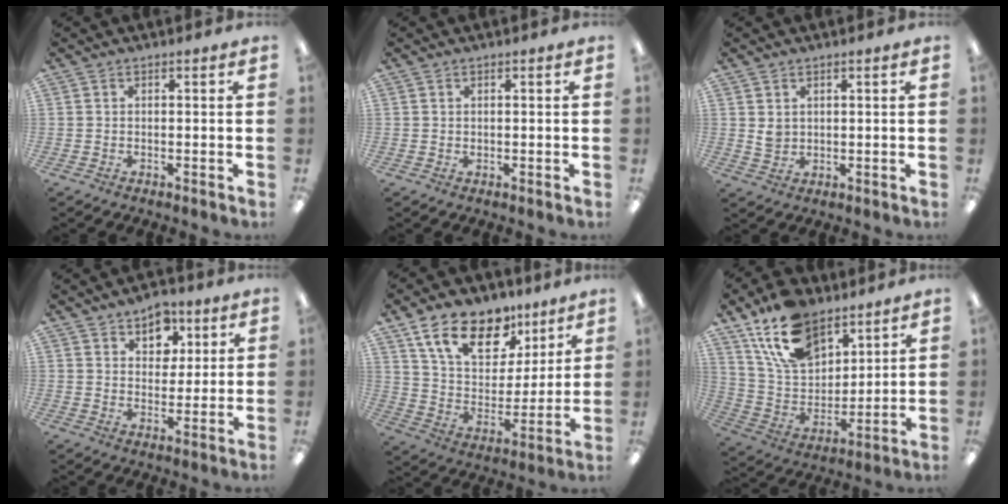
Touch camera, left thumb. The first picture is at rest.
{"total": 0.6, "force": [0.5, 0.4, 0.0], "torque": [-0.002, 0.001, 0.009]}
{"total": 2.7, "force": [1.4, 2.2, 0.9], "torque": [-0.013, -0.001, 0.025]}
{"total": 7.6, "force": [4.8, 5.4, 2.1], "torque": [-0.020, -0.025, 0.083]}
{"total": 17.7, "force": [11.1, 10.1, 9.5], "torque": [-0.173, -0.043, 0.202]}
{"total": 17.5, "force": [11.8, 9.7, 8.6], "torque": [-0.173, -0.046, 0.221]}